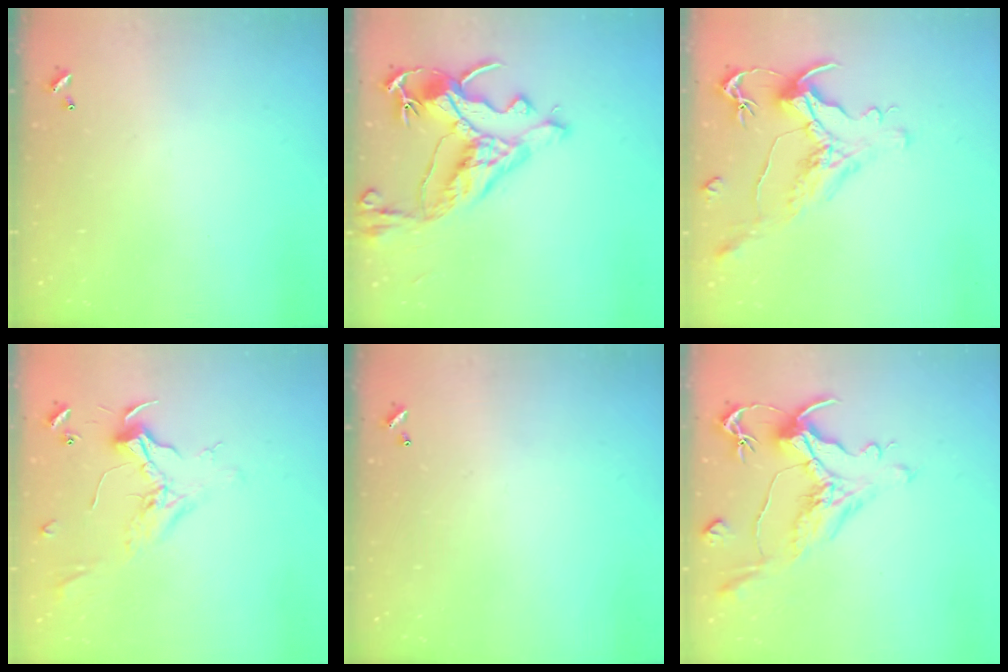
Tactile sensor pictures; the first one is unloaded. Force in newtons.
{"total": 10.4, "press": 10.2, "slide": 2.1}
{"total": 1.6, "press": 1.0, "slide": 1.3}
{"total": 2.3, "press": 2.2, "slide": 0.9}
{"total": 0.0}
{"total": 1.5, "press": 0.4, "slide": 1.5}